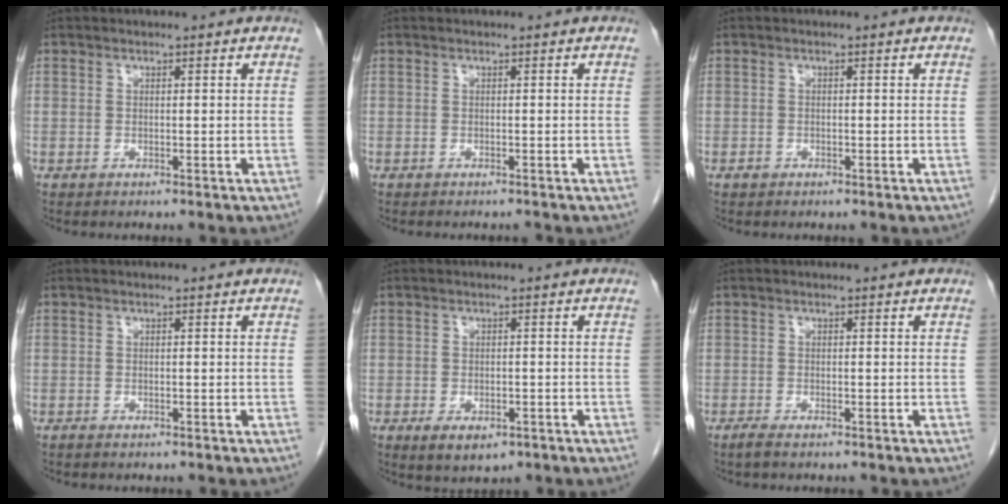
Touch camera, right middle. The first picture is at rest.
{"total": 0.6, "force": [-0.5, 0.1, 0.2], "torque": [-0.007, -0.003, -0.009]}
{"total": 0.6, "force": [-0.4, 0.5, 0.2], "torque": [-0.004, 0.001, -0.006]}
{"total": 0.9, "force": [-0.8, 0.2, 0.4], "torque": [-0.012, -0.002, -0.010]}
{"total": 4.3, "force": [-2.3, 2.3, 2.8], "torque": [-0.042, -0.003, -0.025]}
{"total": 2.0, "force": [-1.6, 0.3, 1.2], "torque": [-0.027, -0.006, -0.024]}